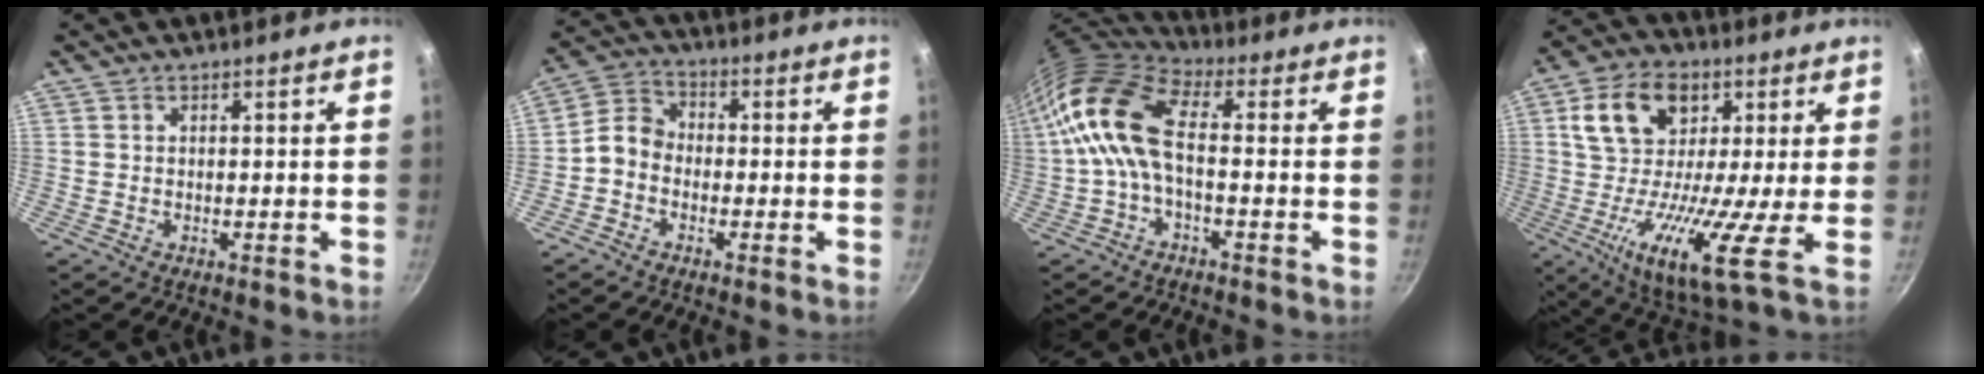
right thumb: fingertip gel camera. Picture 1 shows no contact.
{"total": 5.5, "force": [-1.9, 4.2, 2.9], "torque": [-0.044, 0.031, -0.056]}
{"total": 12.0, "force": [-0.3, 5.9, 10.4], "torque": [-0.207, 0.028, -0.024]}
{"total": 18.1, "force": [1.3, 8.7, 15.8], "torque": [-0.262, -0.002, -0.005]}